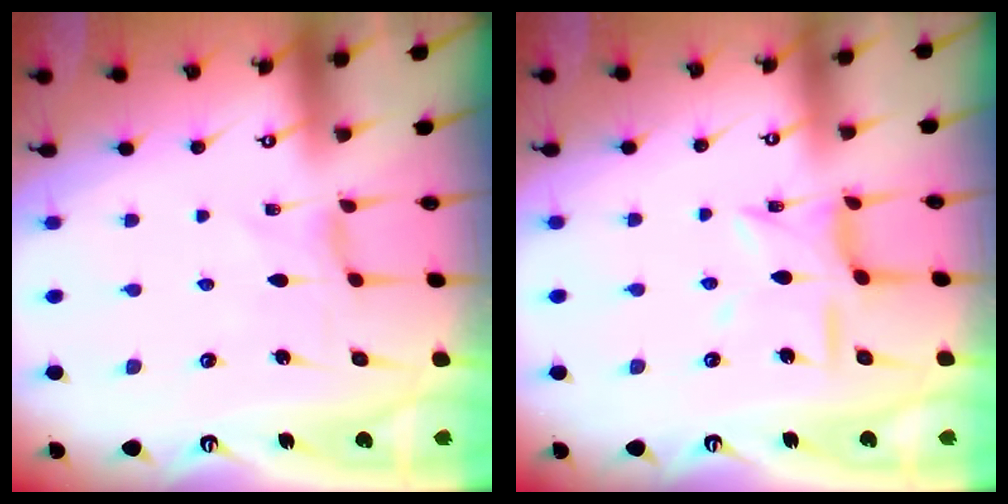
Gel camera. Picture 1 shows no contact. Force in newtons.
{"total": 9.2, "press": 9.2, "slide": 0.6}